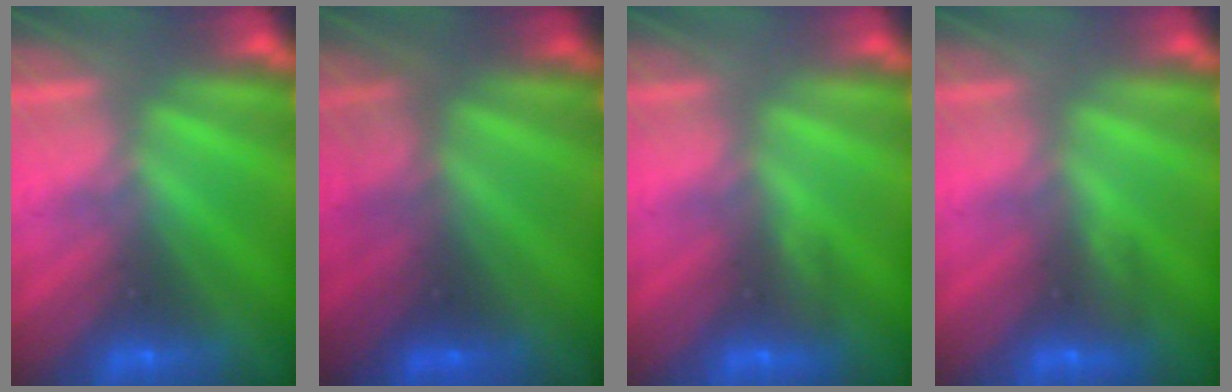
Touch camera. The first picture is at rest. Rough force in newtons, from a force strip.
{"total": 2.4}
{"total": 2.9}
{"total": 2.9}